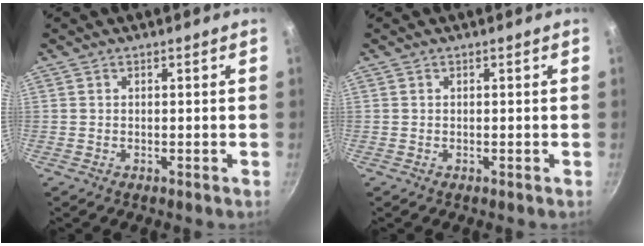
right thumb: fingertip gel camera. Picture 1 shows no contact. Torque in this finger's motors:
{"motor_torque": [0.01, 0.01, 0.00, 0.00, 0.00]}